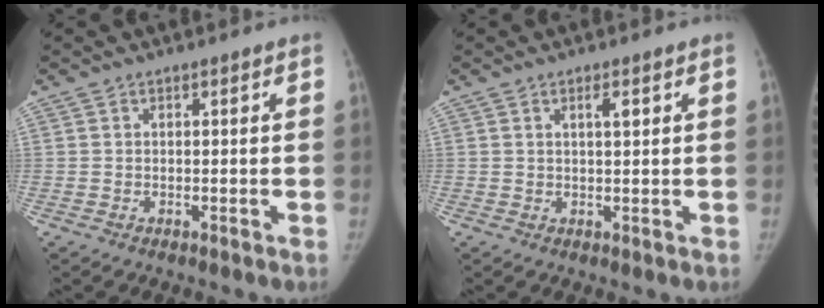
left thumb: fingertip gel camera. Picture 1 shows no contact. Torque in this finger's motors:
{"motor_torque": [-0.60, -0.08, 0.00, 0.40, -0.02]}